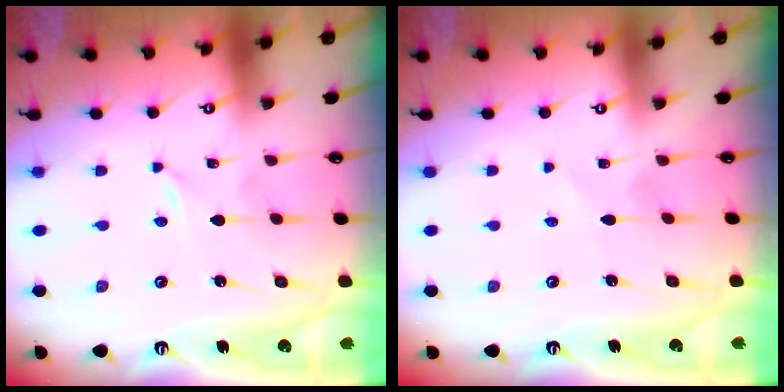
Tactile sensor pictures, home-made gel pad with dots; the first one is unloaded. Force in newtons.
{"total": 3.2, "press": 3.2, "slide": 0.5}